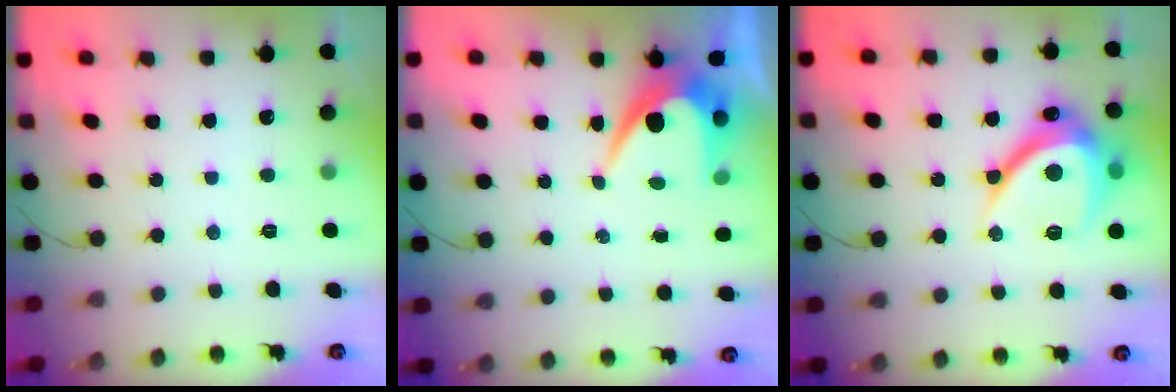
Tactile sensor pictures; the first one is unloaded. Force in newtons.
{"total": 6.2, "press": 6.2, "slide": 0.5}
{"total": 14.4, "press": 14.4, "slide": 0.5}